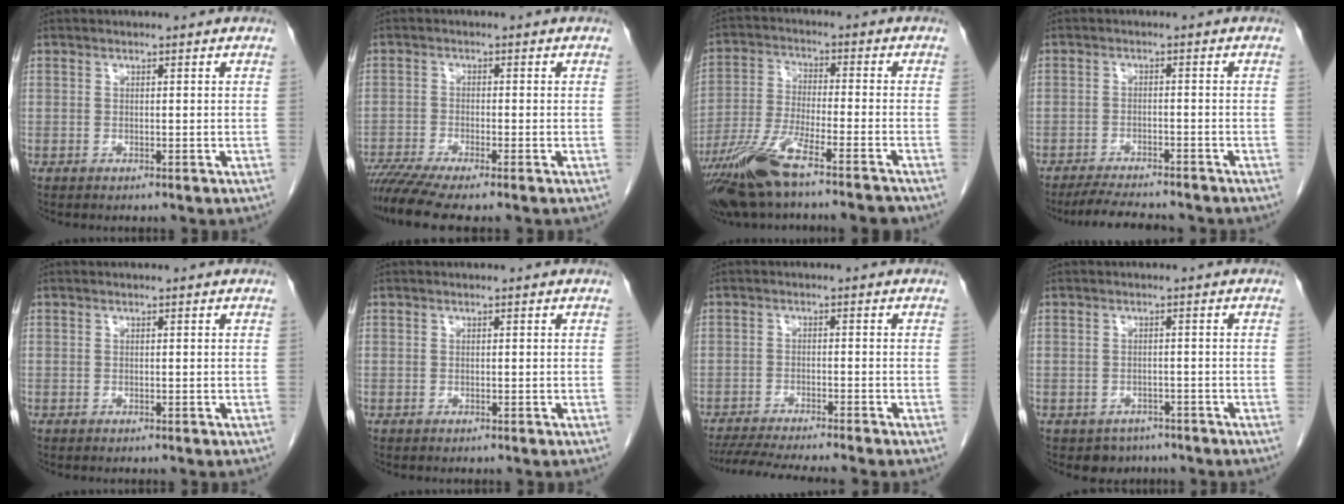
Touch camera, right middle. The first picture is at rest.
{"total": 7.4, "force": [-6.0, -0.4, 4.3], "torque": [-0.078, -0.021, -0.105]}
{"total": 12.9, "force": [-9.6, 0.5, 8.5], "torque": [-0.167, -0.026, -0.170]}
{"total": 8.2, "force": [-7.5, 1.0, 3.1], "torque": [-0.050, -0.013, -0.115]}
{"total": 0.0}
{"total": 0.0}
{"total": 10.4, "force": [-9.2, -0.8, 4.8], "torque": [-0.064, -0.019, -0.145]}
{"total": 3.1, "force": [-2.3, 2.1, 0.1], "torque": [-0.009, 0.003, -0.033]}